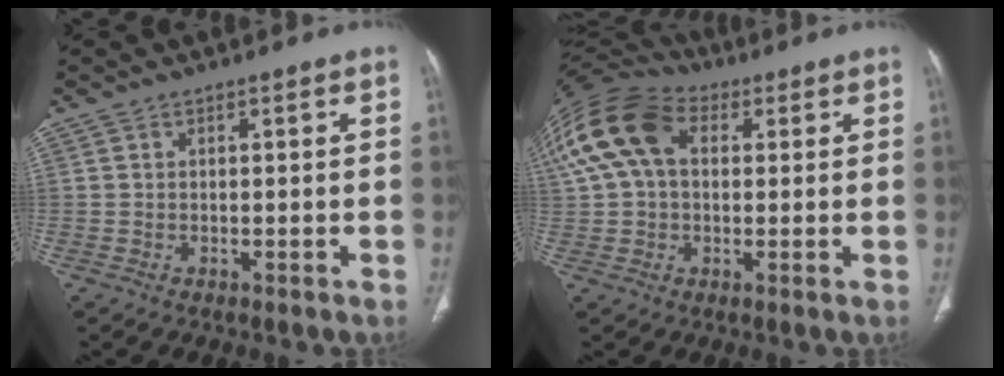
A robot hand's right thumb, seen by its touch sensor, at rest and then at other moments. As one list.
[{"total": 17.3, "force": [4.3, 11.7, 12.1], "torque": [-0.262, 0.040, 0.072]}]